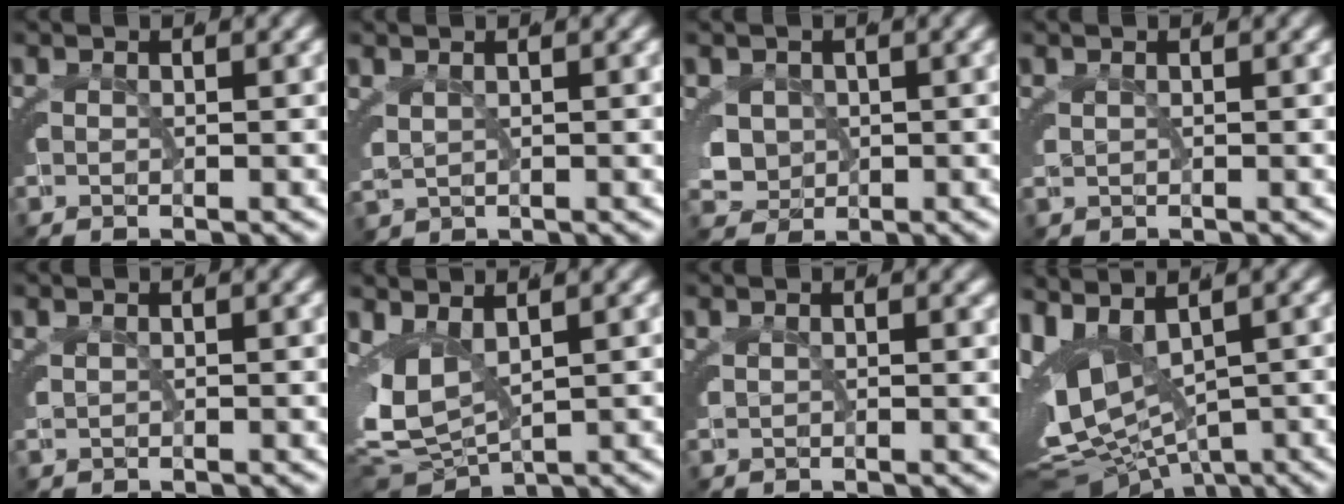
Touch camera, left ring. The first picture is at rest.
{"total": 1.2, "force": [0.8, 0.5, 0.8], "torque": [-0.029, -0.013, 0.028]}
{"total": 4.5, "force": [0.1, 4.0, 2.0], "torque": [-0.060, -0.029, 0.019]}
{"total": 0.6, "force": [0.5, 0.1, 0.3], "torque": [-0.015, -0.007, 0.016]}
{"total": 0.5, "force": [0.4, -0.2, 0.2], "torque": [-0.011, -0.006, 0.016]}
{"total": 8.0, "force": [0.2, 6.3, 5.0], "torque": [-0.130, -0.026, 0.014]}
{"total": 0.8, "force": [0.8, -0.2, 0.2], "torque": [-0.012, -0.008, 0.019]}
{"total": 14.1, "force": [-2.1, 10.6, 9.1], "torque": [-0.213, -0.060, -0.009]}